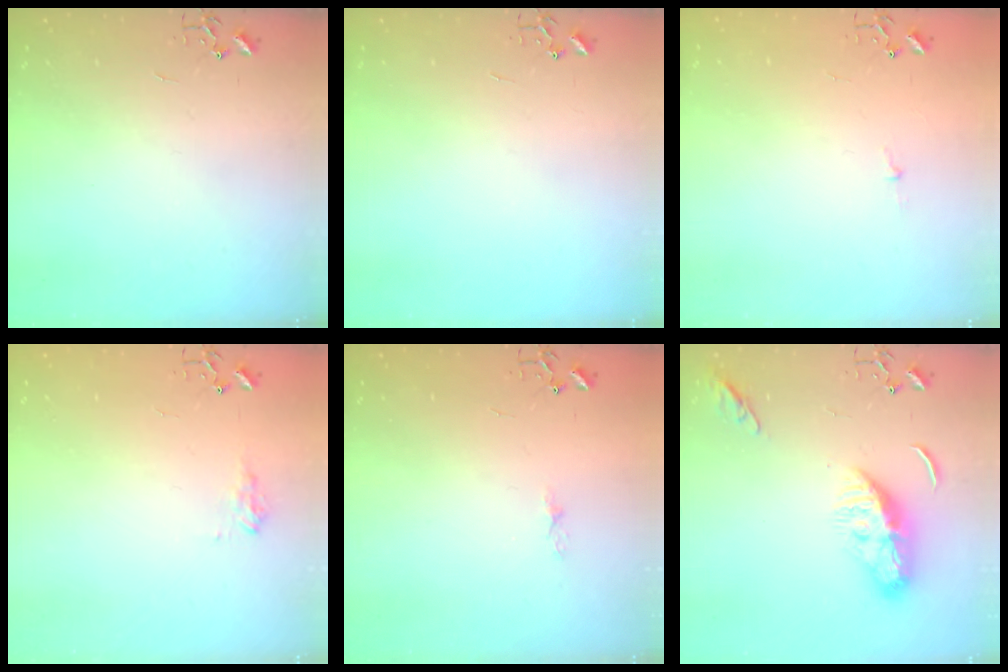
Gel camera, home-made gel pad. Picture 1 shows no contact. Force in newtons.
{"total": 0.0}
{"total": 2.7, "press": 2.7, "slide": 0.3}
{"total": 7.7, "press": 7.7, "slide": 0.4}
{"total": 3.6, "press": 3.5, "slide": 0.5}
{"total": 11.4, "press": 11.3, "slide": 1.0}